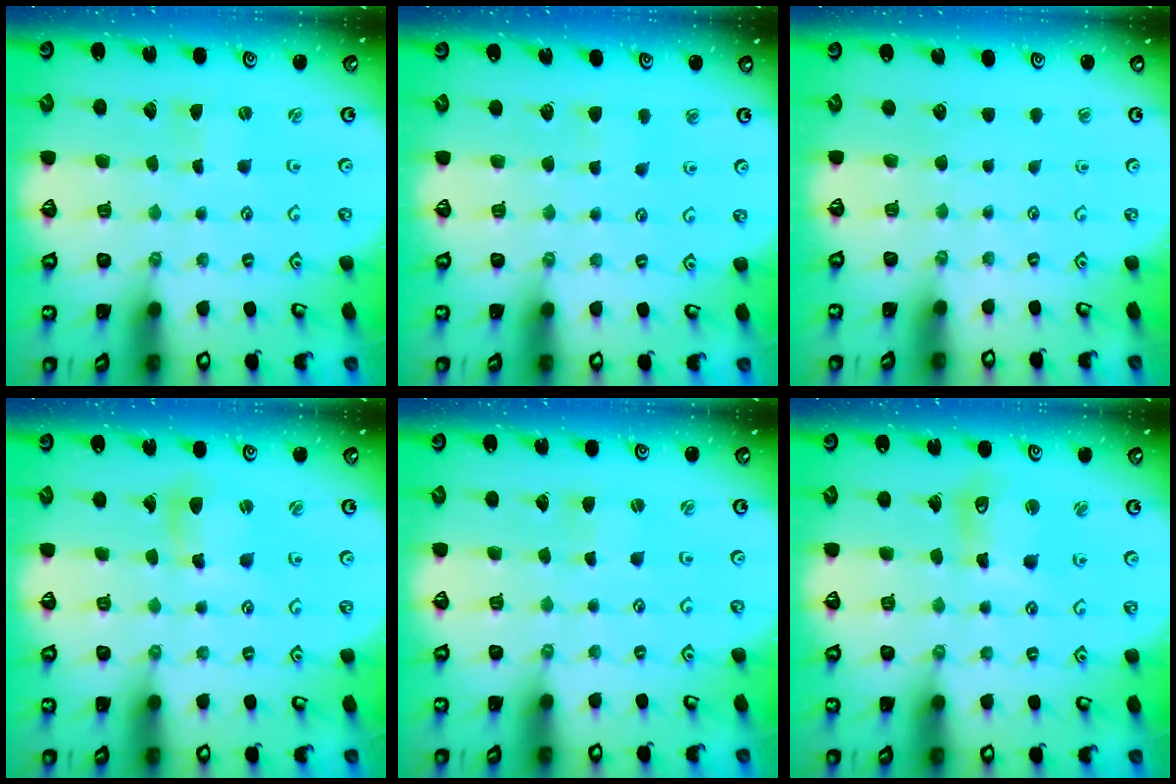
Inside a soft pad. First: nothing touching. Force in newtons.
{"total": 3.6, "press": 3.6, "slide": 0.5}
{"total": 0.0}
{"total": 6.7, "press": 6.6, "slide": 0.8}
{"total": 1.3, "press": 1.3, "slide": 0.4}
{"total": 8.9, "press": 8.8, "slide": 1.7}